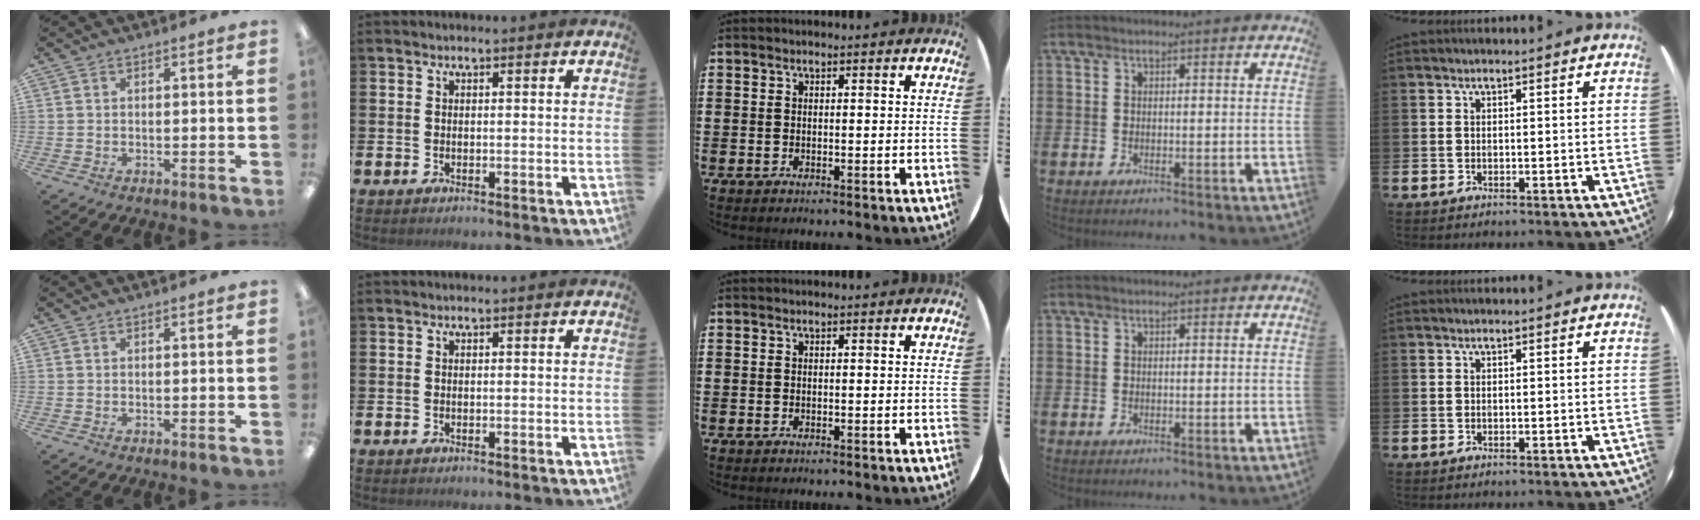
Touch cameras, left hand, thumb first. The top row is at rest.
{}